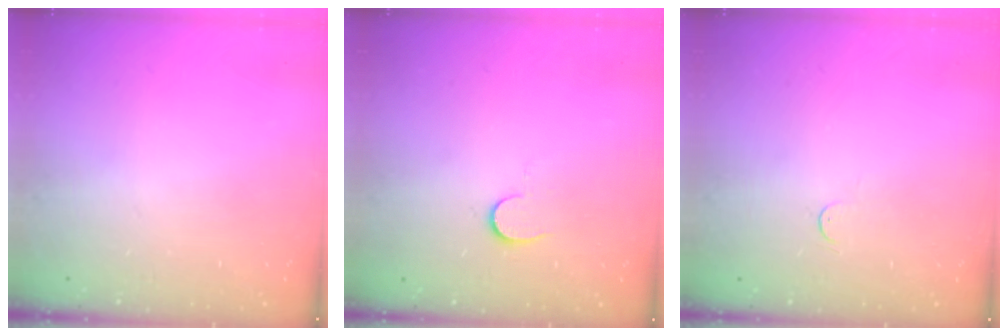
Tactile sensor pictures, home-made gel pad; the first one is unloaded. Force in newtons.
{"total": 4.0, "press": 4.0, "slide": 0.4}
{"total": 3.4, "press": 3.4, "slide": 0.4}